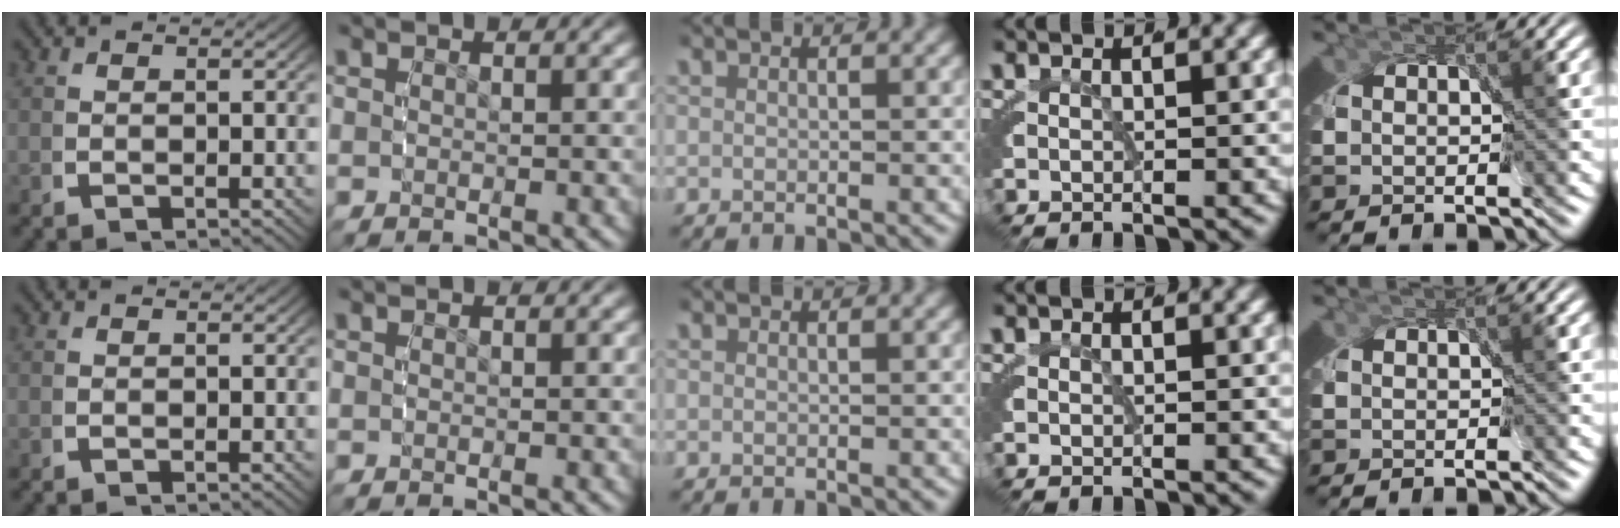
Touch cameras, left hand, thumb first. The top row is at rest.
{}